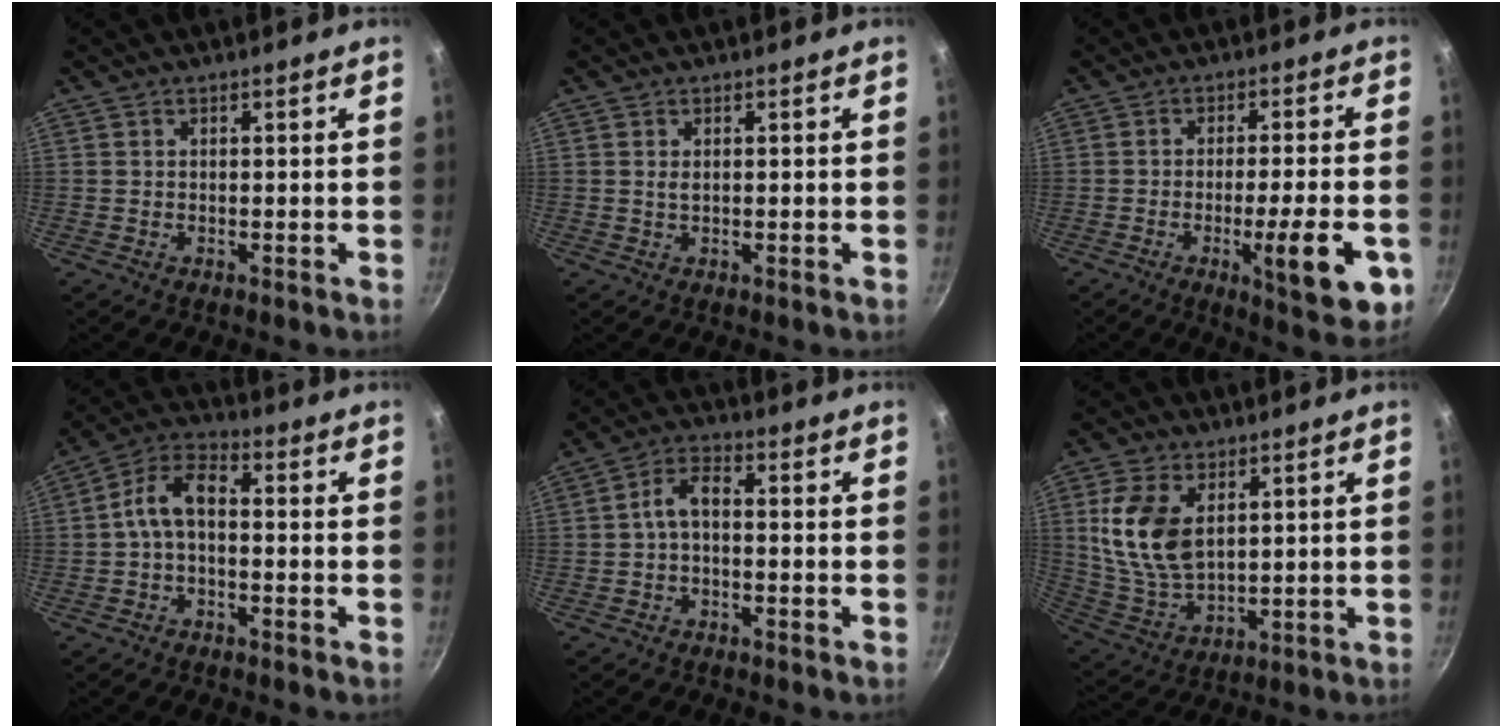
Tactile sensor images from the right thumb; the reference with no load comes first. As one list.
[{"total": 1.0, "force": [0.2, 0.3, 0.9], "torque": [-0.017, -0.001, 0.002]}, {"total": 13.0, "force": [-4.2, 2.6, 12.0], "torque": [-0.154, 0.007, -0.057]}, {"total": 7.0, "force": [-1.2, 3.8, 5.8], "torque": [-0.109, 0.038, -0.031]}, {"total": 4.5, "force": [-1.0, 2.3, 3.7], "torque": [-0.071, 0.028, -0.025]}, {"total": 13.0, "force": [3.6, 7.8, 9.7], "torque": [-0.185, -0.021, 0.082]}]